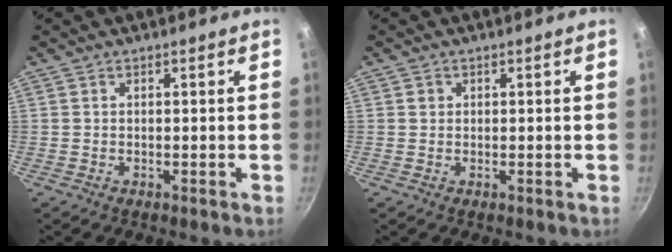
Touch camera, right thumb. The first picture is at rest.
{"total": 1.0, "force": [0.3, 0.9, 0.3], "torque": [0.000, 0.002, 0.003]}